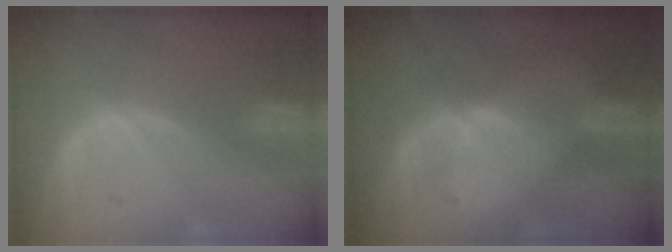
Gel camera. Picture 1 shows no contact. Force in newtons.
{"total": 2.7, "press": 2.7, "slide": 0.3}